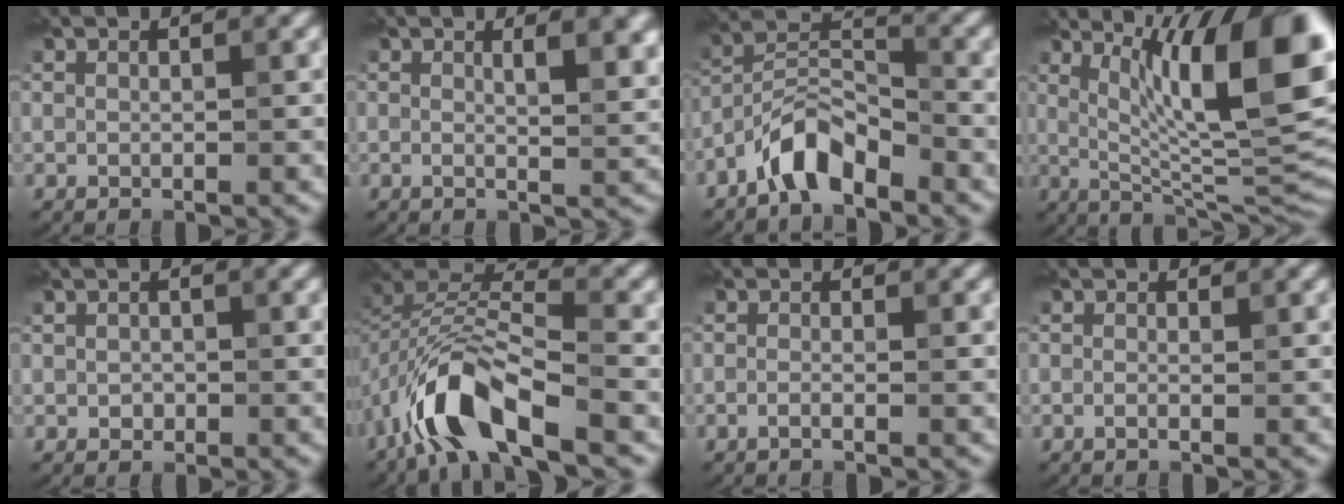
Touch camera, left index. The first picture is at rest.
{"total": 3.4, "force": [0.5, 0.6, 3.3], "torque": [-0.027, -0.003, 0.024]}
{"total": 5.4, "force": [-5.3, 0.1, 0.7], "torque": [-0.036, -0.005, -0.074]}
{"total": 12.1, "force": [3.1, 2.3, 11.4], "torque": [-0.161, -0.017, 0.086]}
{"total": 1.6, "force": [-1.2, -0.5, -1.0], "torque": [-0.007, -0.013, 0.014]}
{"total": 7.6, "force": [-6.1, 1.6, 4.2], "torque": [-0.106, -0.009, -0.089]}
{"total": 2.0, "force": [-1.8, -0.8, -0.4], "torque": [-0.013, -0.029, -0.016]}
{"total": 1.6, "force": [-1.3, -0.9, -0.4], "torque": [-0.014, -0.019, -0.005]}